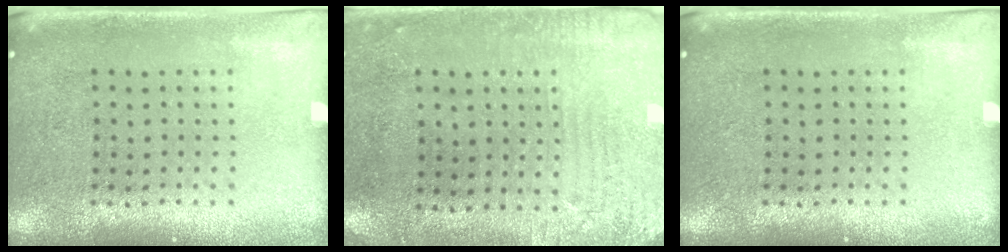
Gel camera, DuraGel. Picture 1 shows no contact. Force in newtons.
{"total": 2.9, "press": 2.4, "slide": 1.6}
{"total": 0.0}